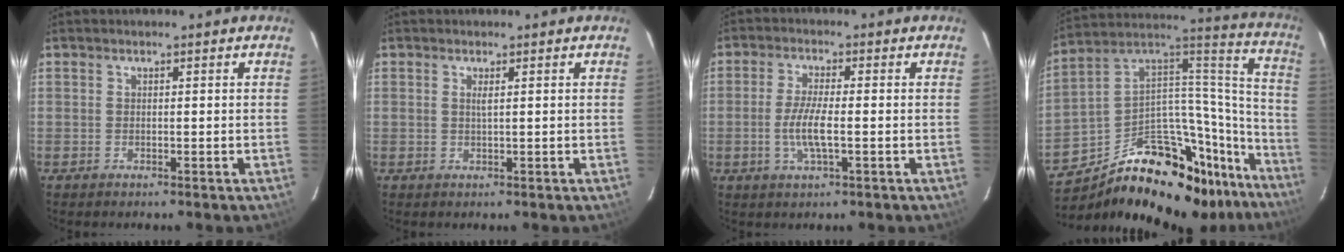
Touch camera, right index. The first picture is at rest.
{"total": 0.9, "force": [0.3, 0.0, 0.9], "torque": [-0.018, 0.000, 0.006]}
{"total": 5.8, "force": [-1.3, 1.0, 5.5], "torque": [-0.110, -0.006, -0.026]}
{"total": 32.2, "force": [-21.2, 16.2, 18.0], "torque": [-0.261, 0.066, -0.294]}